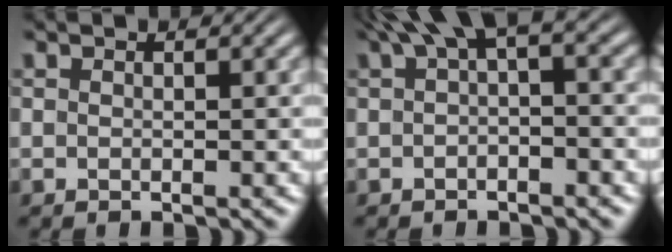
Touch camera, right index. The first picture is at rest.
{"total": 4.2, "force": [1.8, 1.6, 3.4], "torque": [-0.066, 0.013, 0.025]}